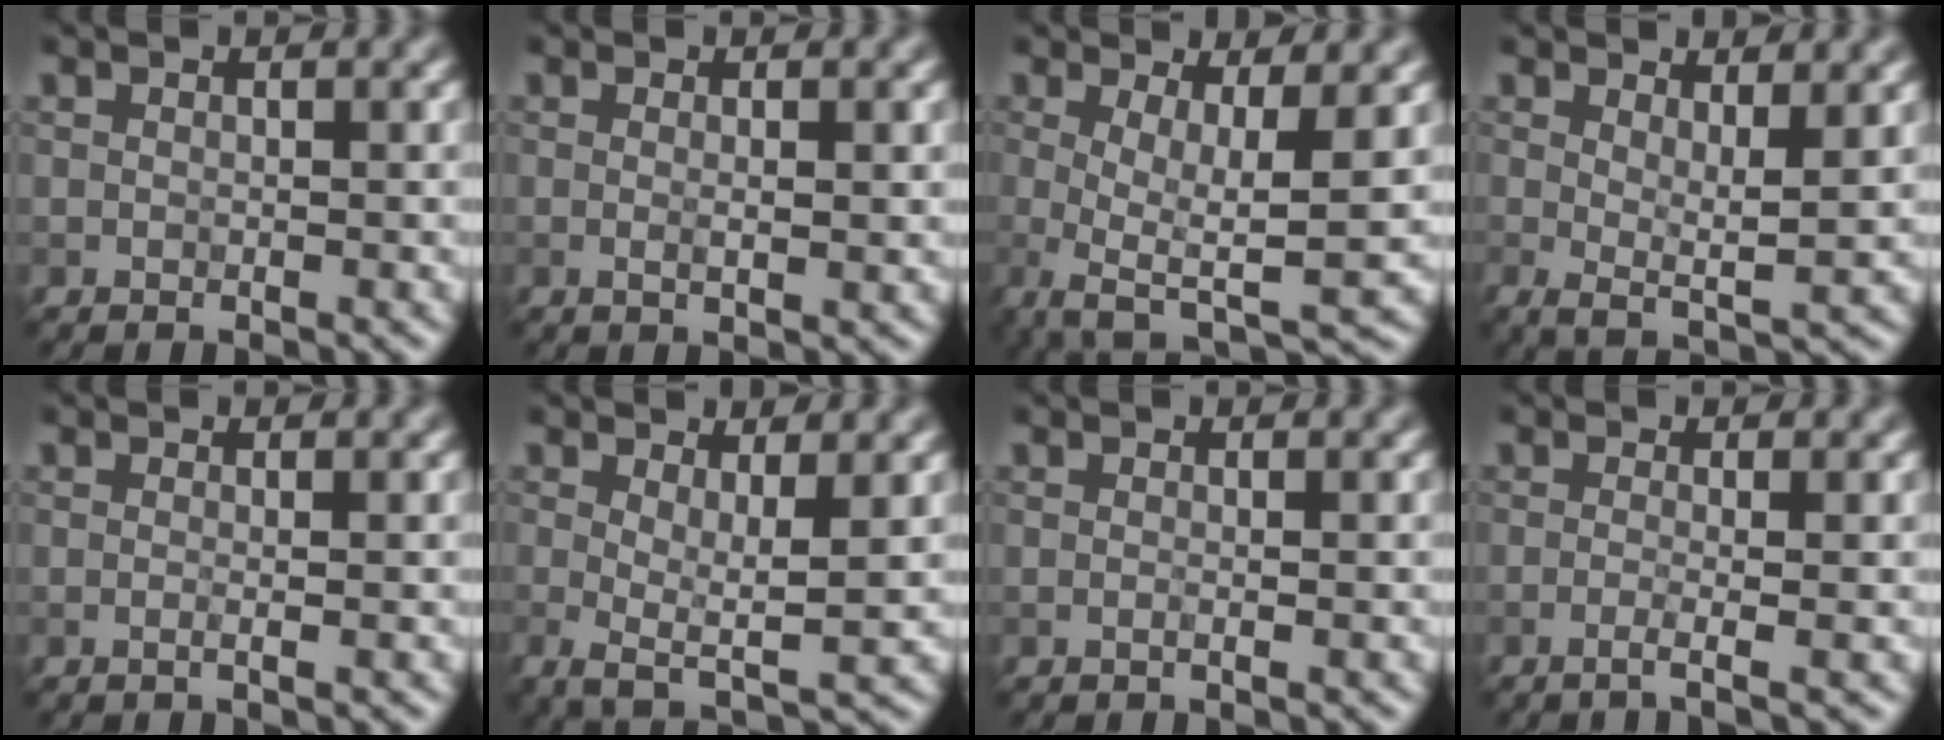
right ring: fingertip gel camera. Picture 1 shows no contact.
{"total": 1.6, "force": [0.1, 0.3, 1.6], "torque": [-0.023, -0.001, 0.000]}
{"total": 6.1, "force": [-0.4, 1.8, 5.8], "torque": [-0.094, -0.008, -0.011]}
{"total": 3.1, "force": [1.0, 0.8, 2.8], "torque": [-0.045, -0.012, 0.018]}
{"total": 1.1, "force": [-0.1, 0.4, 1.0], "torque": [-0.012, -0.007, -0.010]}
{"total": 3.6, "force": [0.4, 1.0, 3.4], "torque": [-0.058, -0.011, 0.006]}
{"total": 0.8, "force": [-0.1, 0.3, 0.7], "torque": [-0.010, -0.007, -0.007]}
{"total": 2.5, "force": [-0.4, 0.9, 2.3], "torque": [-0.021, -0.006, -0.022]}